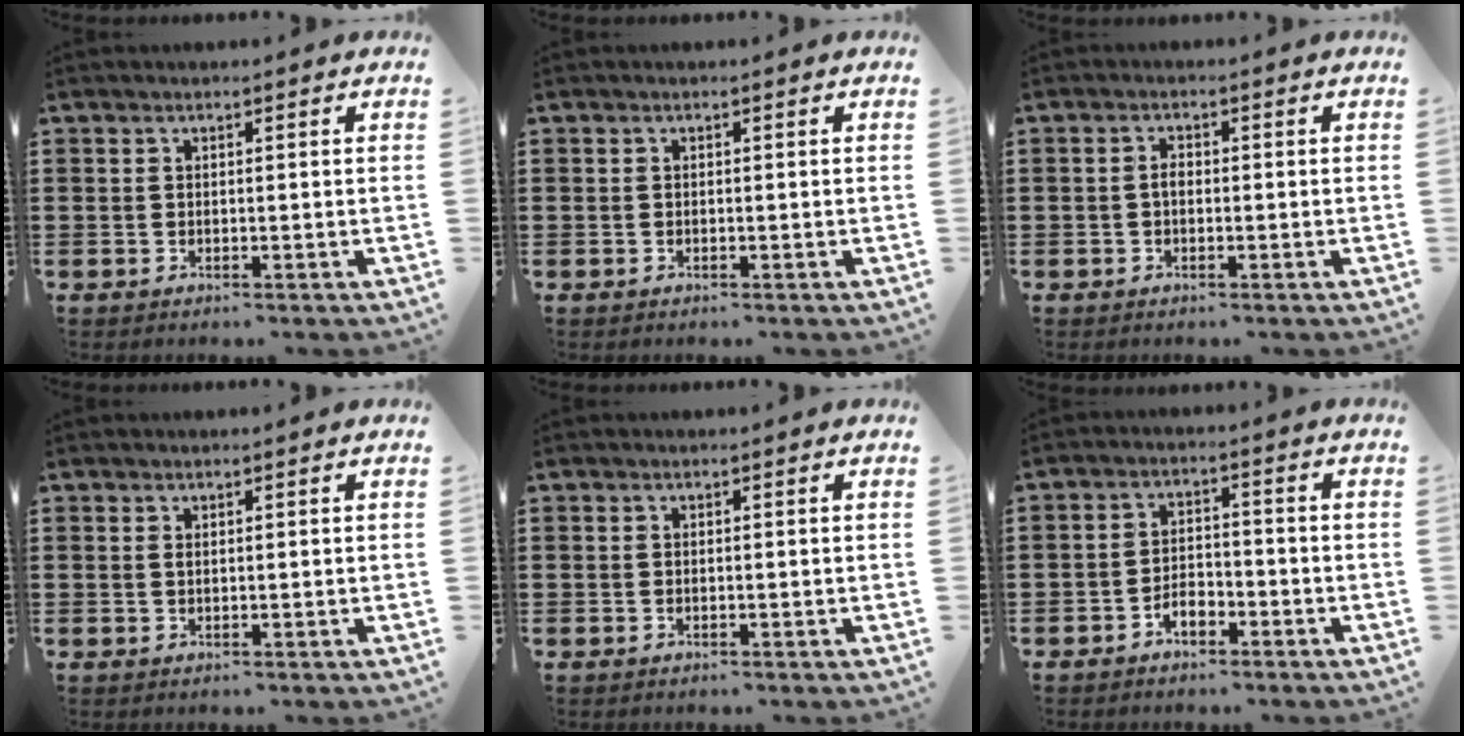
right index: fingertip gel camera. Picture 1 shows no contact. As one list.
[{"total": 0.0}, {"total": 1.5, "force": [-0.3, 0.8, 1.2], "torque": [-0.031, -0.002, -0.009]}, {"total": 0.5, "force": [0.3, 0.2, 0.4], "torque": [-0.009, 0.000, 0.006]}, {"total": 0.0}, {"total": 3.1, "force": [-2.3, 1.5, 1.5], "torque": [-0.032, 0.007, -0.046]}]